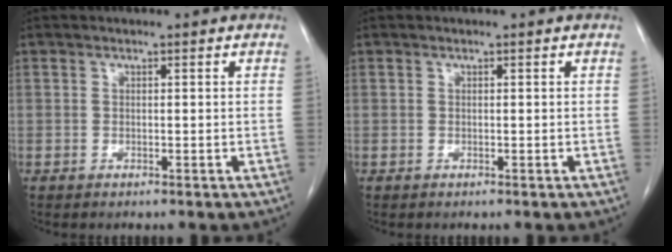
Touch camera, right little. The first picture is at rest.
{"total": 0.0}